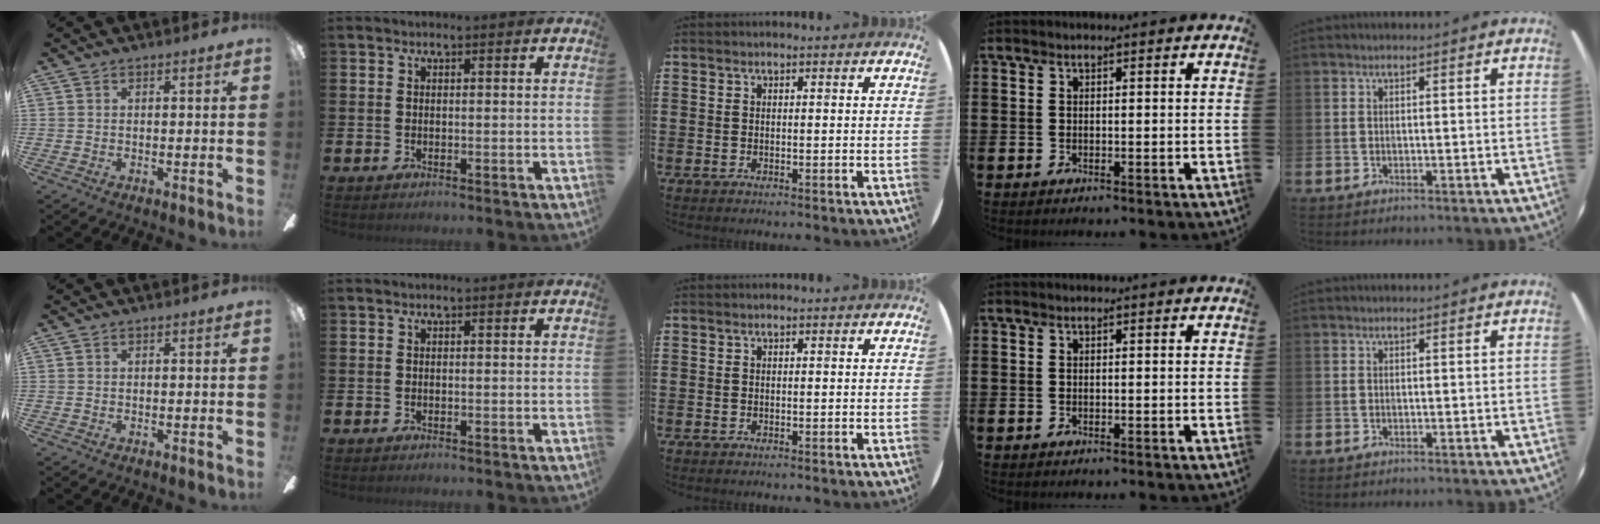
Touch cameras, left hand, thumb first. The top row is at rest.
{}